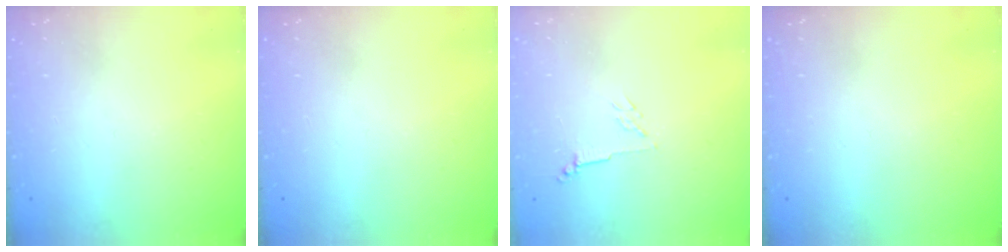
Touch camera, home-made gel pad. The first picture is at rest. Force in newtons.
{"total": 0.0}
{"total": 2.8, "press": 2.7, "slide": 0.6}
{"total": 0.0}